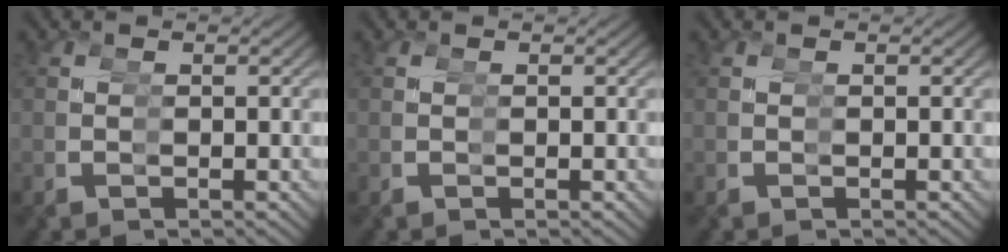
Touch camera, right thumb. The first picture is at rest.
{"total": 0.0}
{"total": 0.0}